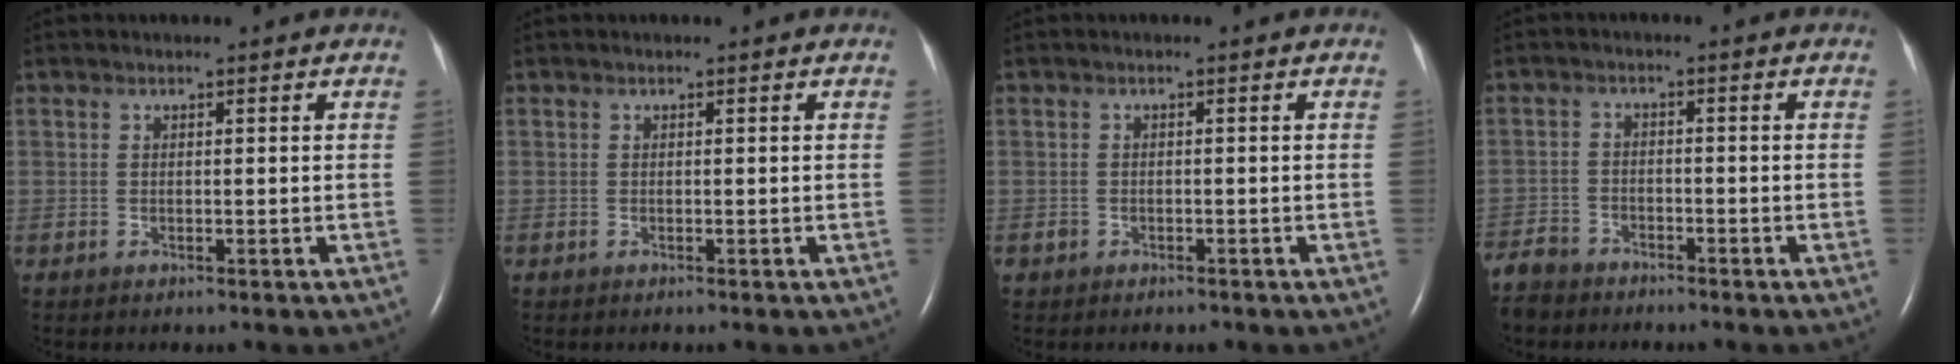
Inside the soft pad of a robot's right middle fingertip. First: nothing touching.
{"total": 0.0}
{"total": 1.2, "force": [-0.9, 0.9, 0.2], "torque": [-0.010, 0.003, -0.012]}
{"total": 5.9, "force": [-5.4, 2.3, 0.8], "torque": [-0.020, -0.012, -0.103]}